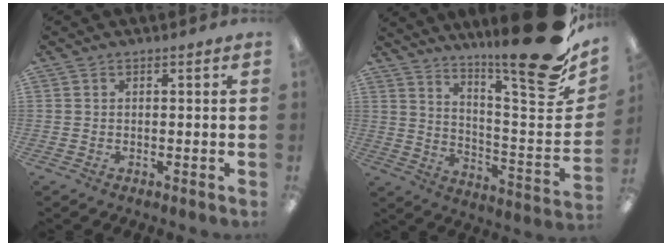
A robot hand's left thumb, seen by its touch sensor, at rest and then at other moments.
{"total": 22.3, "force": [15.6, 3.8, 15.4], "torque": [-0.199, -0.127, 0.240]}